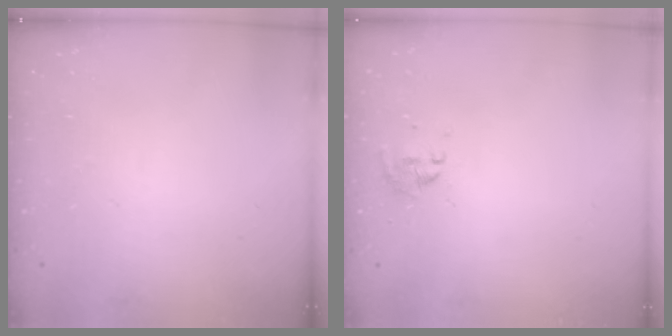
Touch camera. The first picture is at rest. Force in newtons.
{"total": 0.0}